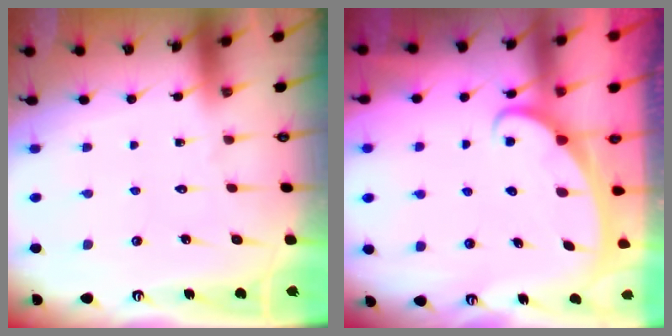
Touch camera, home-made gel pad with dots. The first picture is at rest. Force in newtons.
{"total": 2.5, "press": 2.5, "slide": 0.3}